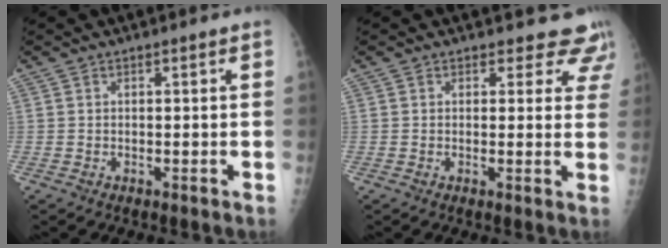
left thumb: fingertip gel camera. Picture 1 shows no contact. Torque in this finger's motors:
{"motor_torque": [-0.05, 0.03, -0.09, -0.14, -0.02]}